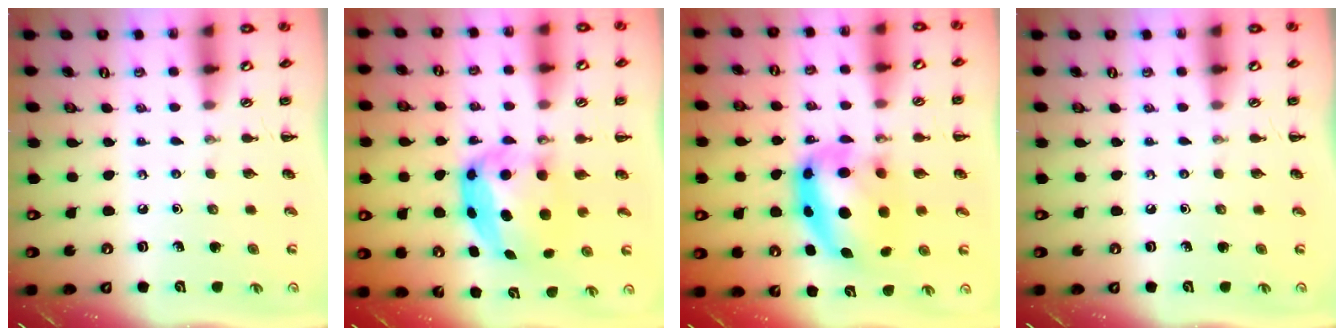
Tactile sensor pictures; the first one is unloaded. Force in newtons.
{"total": 6.1, "press": 6.0, "slide": 0.7}
{"total": 12.0, "press": 11.7, "slide": 2.9}
{"total": 0.0}